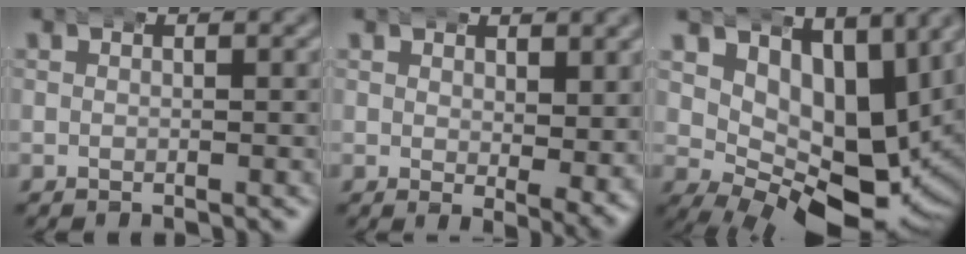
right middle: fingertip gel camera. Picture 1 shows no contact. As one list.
[{"total": 2.6, "force": [2.0, 0.3, 1.7], "torque": [-0.010, -0.008, 0.035]}, {"total": 11.1, "force": [1.6, 6.5, 8.8], "torque": [-0.142, -0.038, 0.046]}]